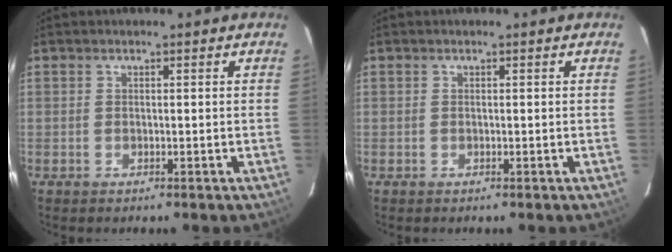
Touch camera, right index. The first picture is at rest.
{"total": 0.0}